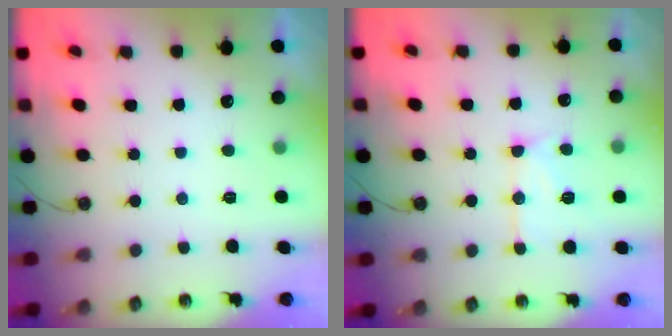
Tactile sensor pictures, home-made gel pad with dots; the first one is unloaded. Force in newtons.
{"total": 11.8, "press": 11.7, "slide": 1.1}